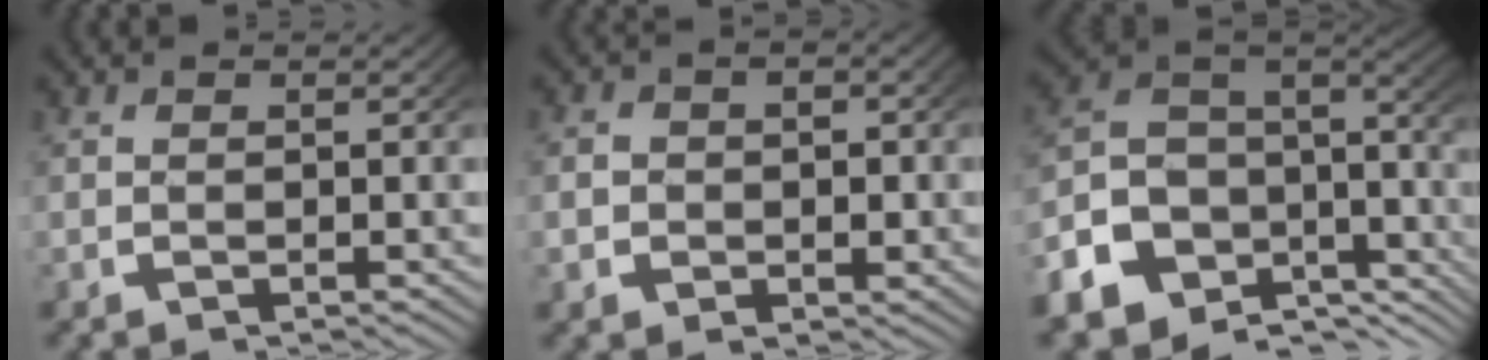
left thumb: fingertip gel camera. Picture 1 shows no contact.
{"total": 3.4, "force": [-0.4, 2.8, 1.8], "torque": [-0.035, -0.004, -0.008]}
{"total": 13.5, "force": [-2.5, 9.1, 9.7], "torque": [-0.205, -0.025, -0.034]}